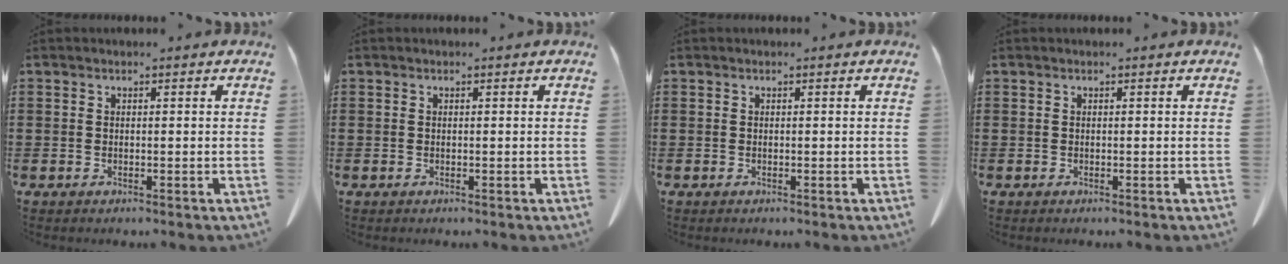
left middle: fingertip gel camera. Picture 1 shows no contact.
{"total": 0.0}
{"total": 0.0}
{"total": 0.0}